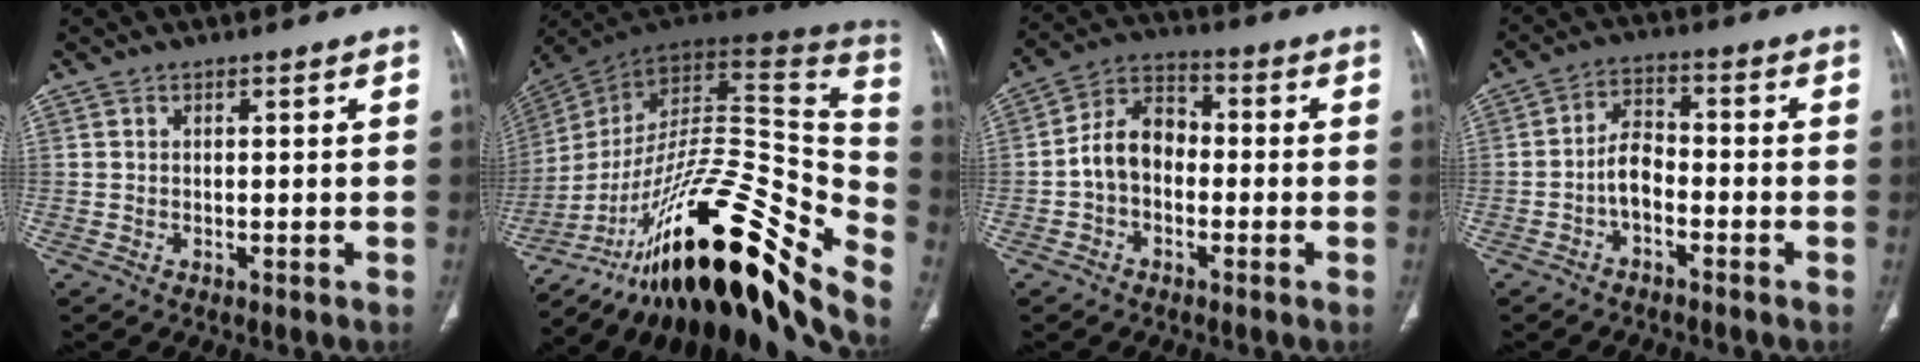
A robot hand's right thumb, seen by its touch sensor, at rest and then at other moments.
{"total": 36.3, "force": [-22.1, 10.9, 26.7], "torque": [-0.329, 0.069, -0.336]}
{"total": 8.6, "force": [-1.5, 6.2, 5.8], "torque": [-0.090, 0.033, -0.041]}
{"total": 5.1, "force": [-2.3, 2.9, 3.6], "torque": [-0.062, 0.030, -0.051]}